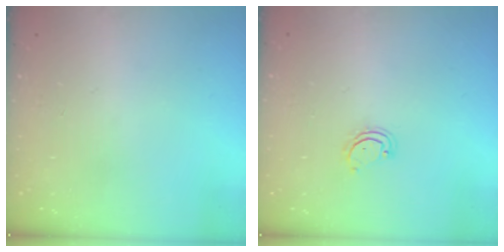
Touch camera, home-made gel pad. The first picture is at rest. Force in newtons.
{"total": 2.9, "press": 2.9, "slide": 0.3}